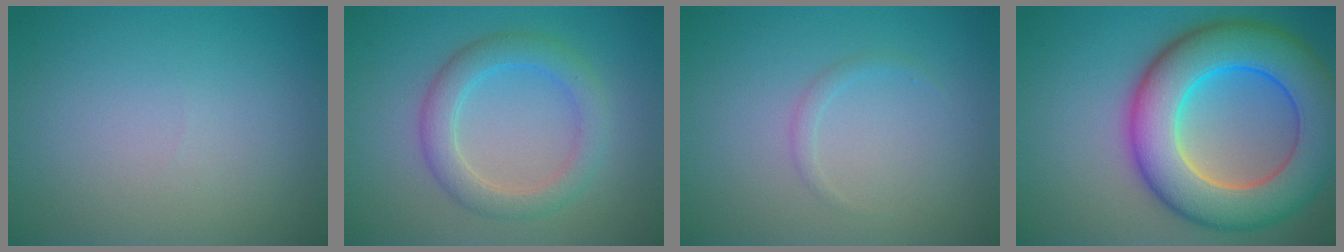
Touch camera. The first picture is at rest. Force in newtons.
{"total": 3.7, "press": 3.7, "slide": 0.2}
{"total": 0.8, "press": 0.8, "slide": 0.1}
{"total": 12.0, "press": 12.0, "slide": 0.6}